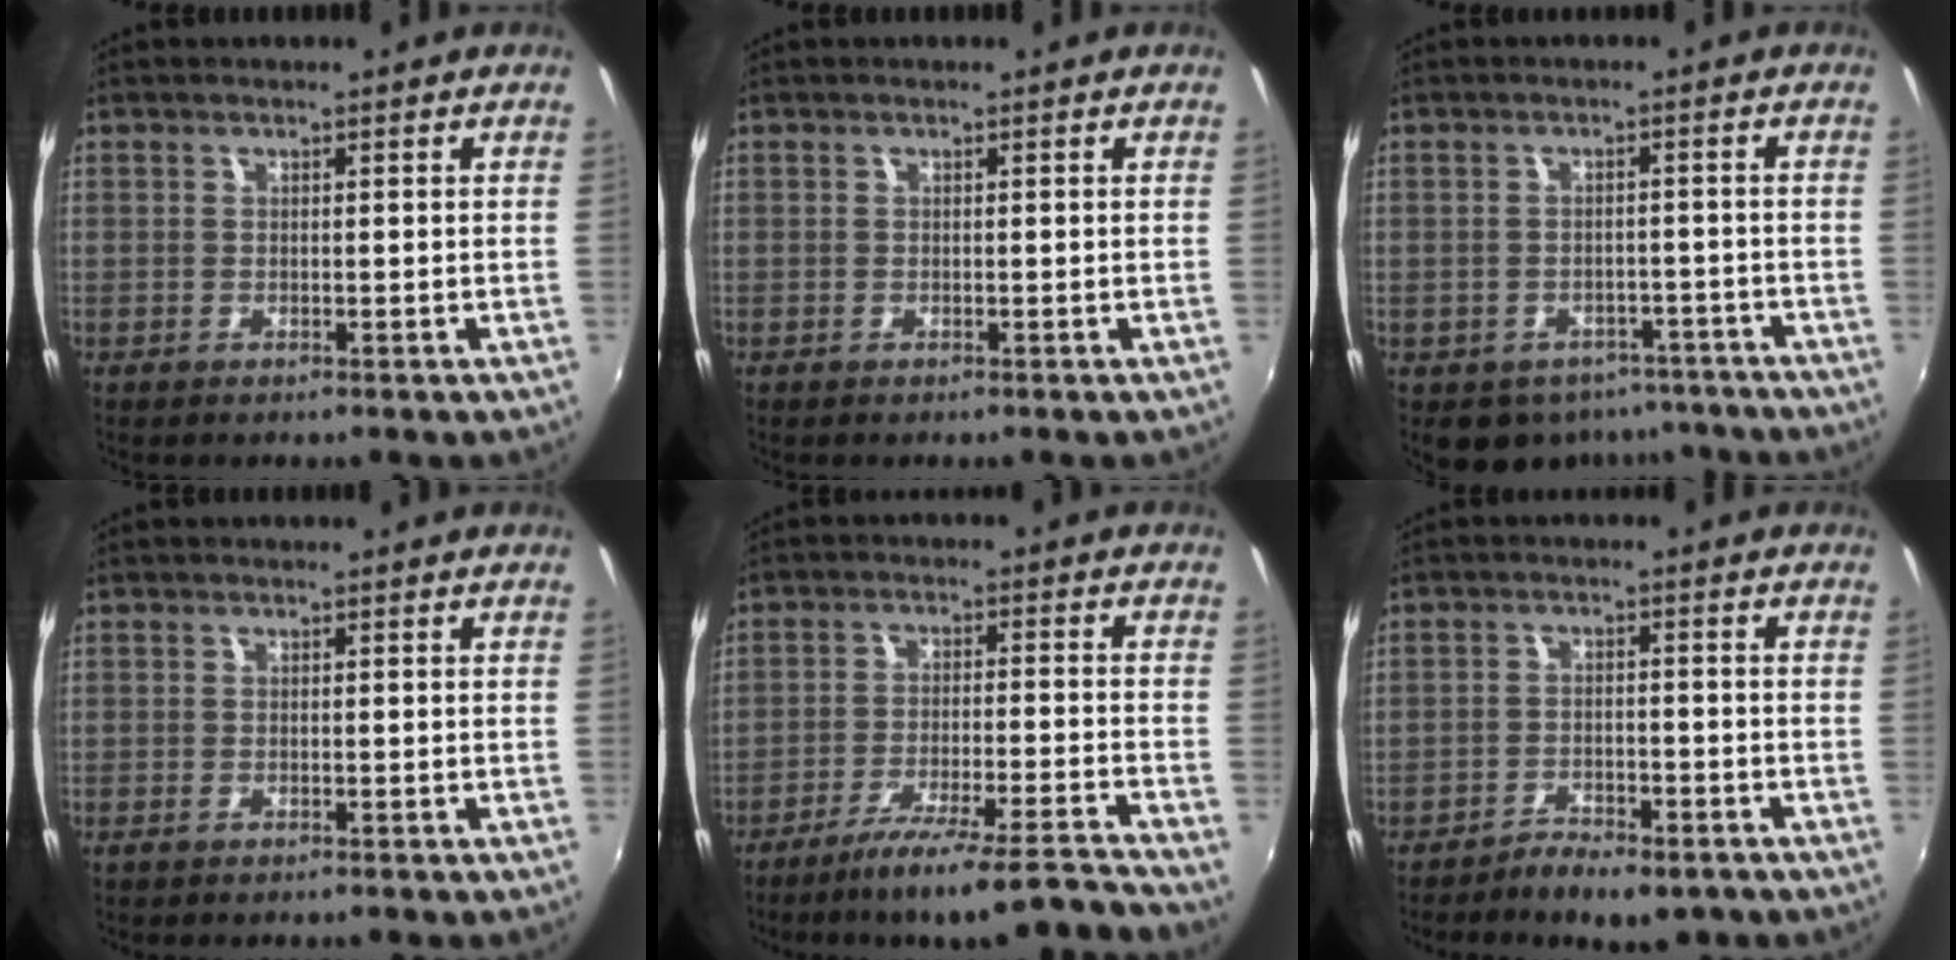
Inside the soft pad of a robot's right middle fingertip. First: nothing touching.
{"total": 0.0}
{"total": 8.9, "force": [-6.2, 5.8, 2.6], "torque": [-0.064, 0.007, -0.065]}
{"total": 0.8, "force": [-0.7, 0.2, 0.4], "torque": [-0.008, -0.003, -0.014]}
{"total": 12.3, "force": [-10.9, -1.9, 5.5], "torque": [-0.106, -0.019, -0.180]}
{"total": 6.2, "force": [-4.8, 2.3, 3.1], "torque": [-0.073, 0.000, -0.073]}